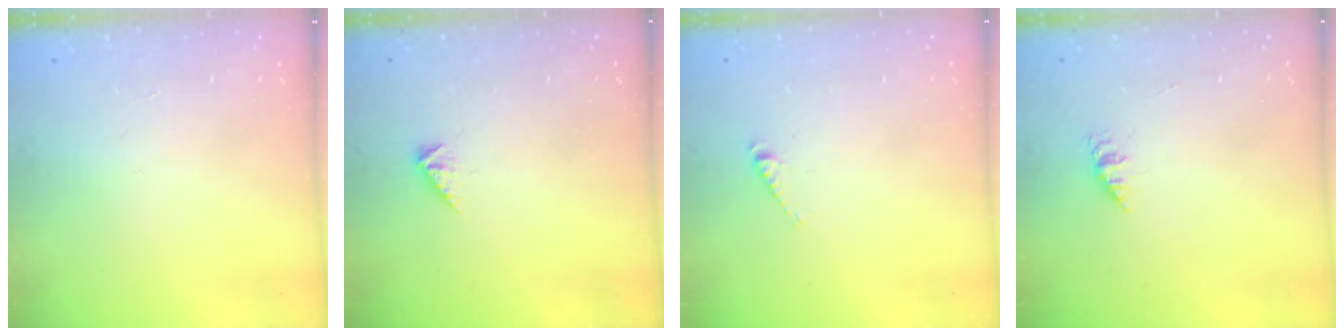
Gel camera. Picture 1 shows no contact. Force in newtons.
{"total": 2.8, "press": 2.7, "slide": 0.4}
{"total": 2.9, "press": 2.9, "slide": 0.3}
{"total": 1.1, "press": 1.1, "slide": 0.2}